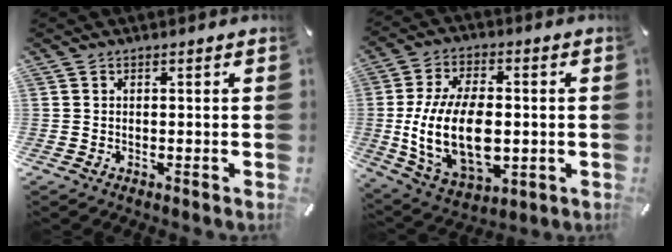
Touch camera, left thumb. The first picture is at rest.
{"total": 19.3, "force": [-1.9, 12.0, 15.0], "torque": [-0.307, -0.008, -0.028]}